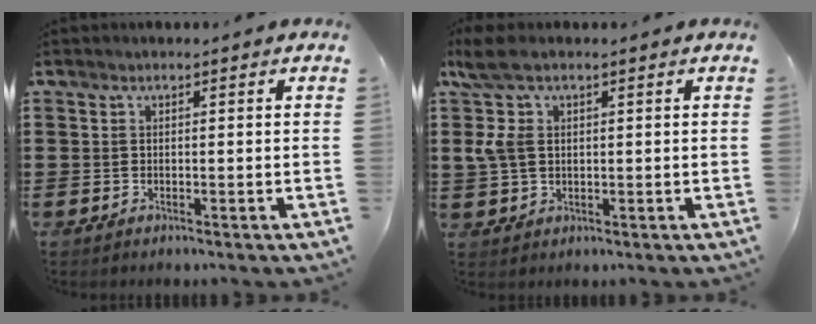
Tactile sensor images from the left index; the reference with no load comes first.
{"total": 6.4, "force": [2.0, 3.2, 5.2], "torque": [-0.143, -0.001, 0.026]}